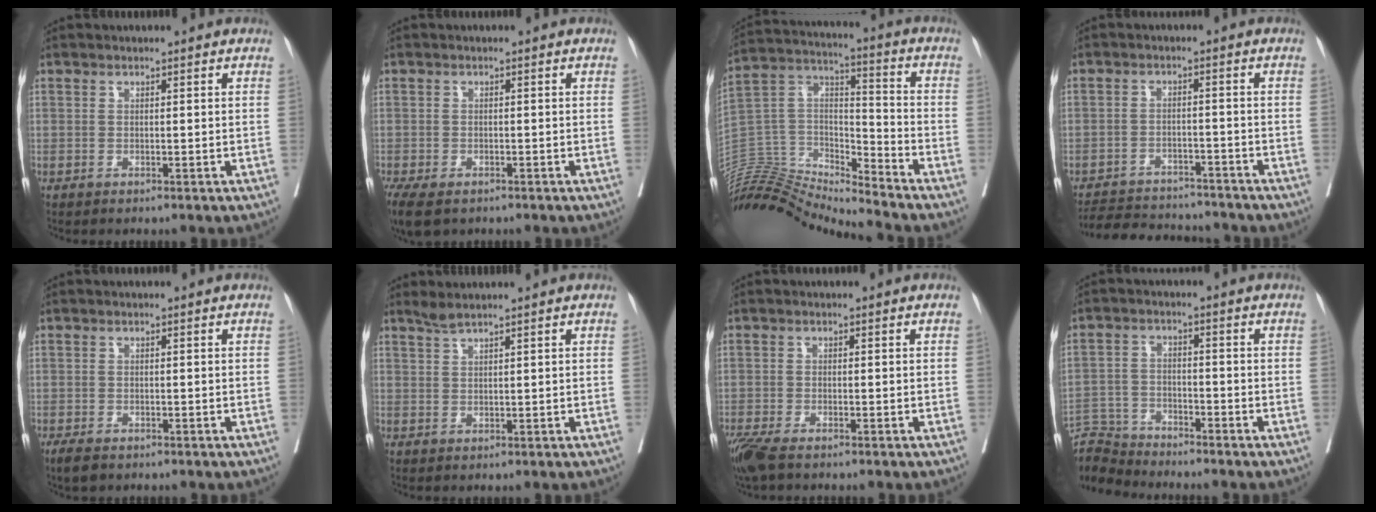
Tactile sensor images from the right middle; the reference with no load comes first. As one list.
[{"total": 7.8, "force": [-5.0, 4.1, 4.3], "torque": [-0.099, -0.015, -0.077]}, {"total": 16.0, "force": [-15.8, -0.4, 2.1], "torque": [-0.027, 0.055, -0.298]}, {"total": 10.3, "force": [-9.7, 3.0, 2.0], "torque": [-0.030, 0.006, -0.140]}, {"total": 2.8, "force": [-2.0, 1.2, 1.5], "torque": [-0.025, -0.004, -0.029]}, {"total": 1.7, "force": [1.5, -0.5, 0.6], "torque": [-0.012, 0.004, 0.034]}, {"total": 5.1, "force": [-3.8, 1.3, 3.1], "torque": [-0.066, -0.015, -0.070]}, {"total": 7.3, "force": [-7.3, 0.3, -0.8], "torque": [0.014, 0.006, -0.141]}]